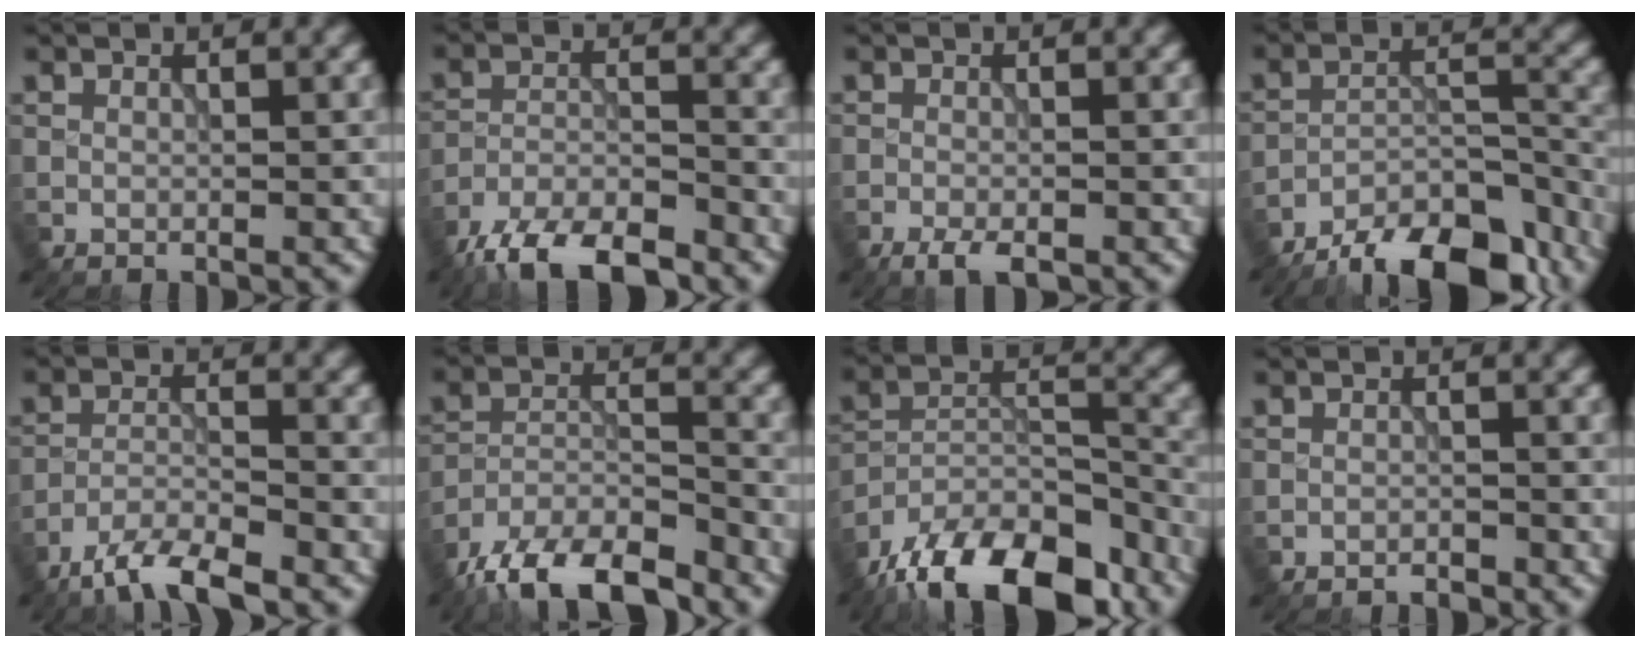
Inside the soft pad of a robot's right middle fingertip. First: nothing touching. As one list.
[{"total": 8.3, "force": [-6.7, 2.5, 4.2], "torque": [-0.069, -0.005, -0.130]}, {"total": 2.7, "force": [-1.9, 0.8, 1.8], "torque": [-0.036, -0.004, -0.036]}, {"total": 12.4, "force": [-10.1, 3.9, 6.0], "torque": [-0.090, -0.005, -0.157]}, {"total": 6.0, "force": [-4.8, 1.4, 3.2], "torque": [-0.060, -0.006, -0.093]}, {"total": 10.1, "force": [-8.3, 3.2, 5.0], "torque": [-0.082, -0.009, -0.147]}, {"total": 15.6, "force": [-12.0, 6.1, 7.7], "torque": [-0.152, -0.010, -0.184]}, {"total": 1.2, "force": [-1.1, 0.1, 0.3], "torque": [-0.002, 0.000, -0.022]}]